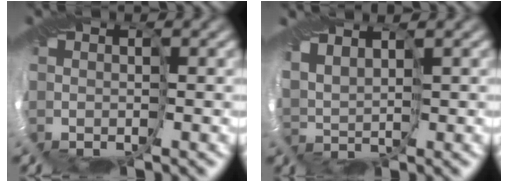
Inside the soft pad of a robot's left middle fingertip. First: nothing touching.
{"total": 1.5, "force": [-0.5, 0.7, 1.2], "torque": [-0.022, 0.002, -0.021]}